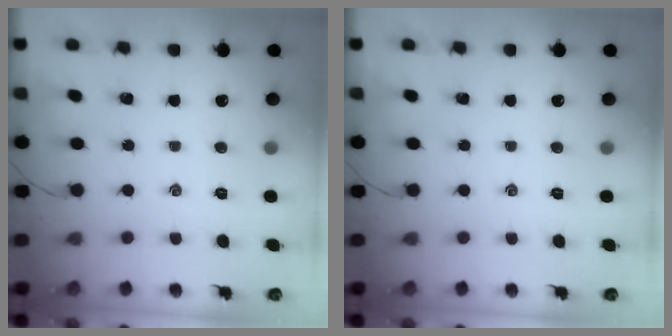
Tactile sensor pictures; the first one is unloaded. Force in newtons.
{"total": 0.0}